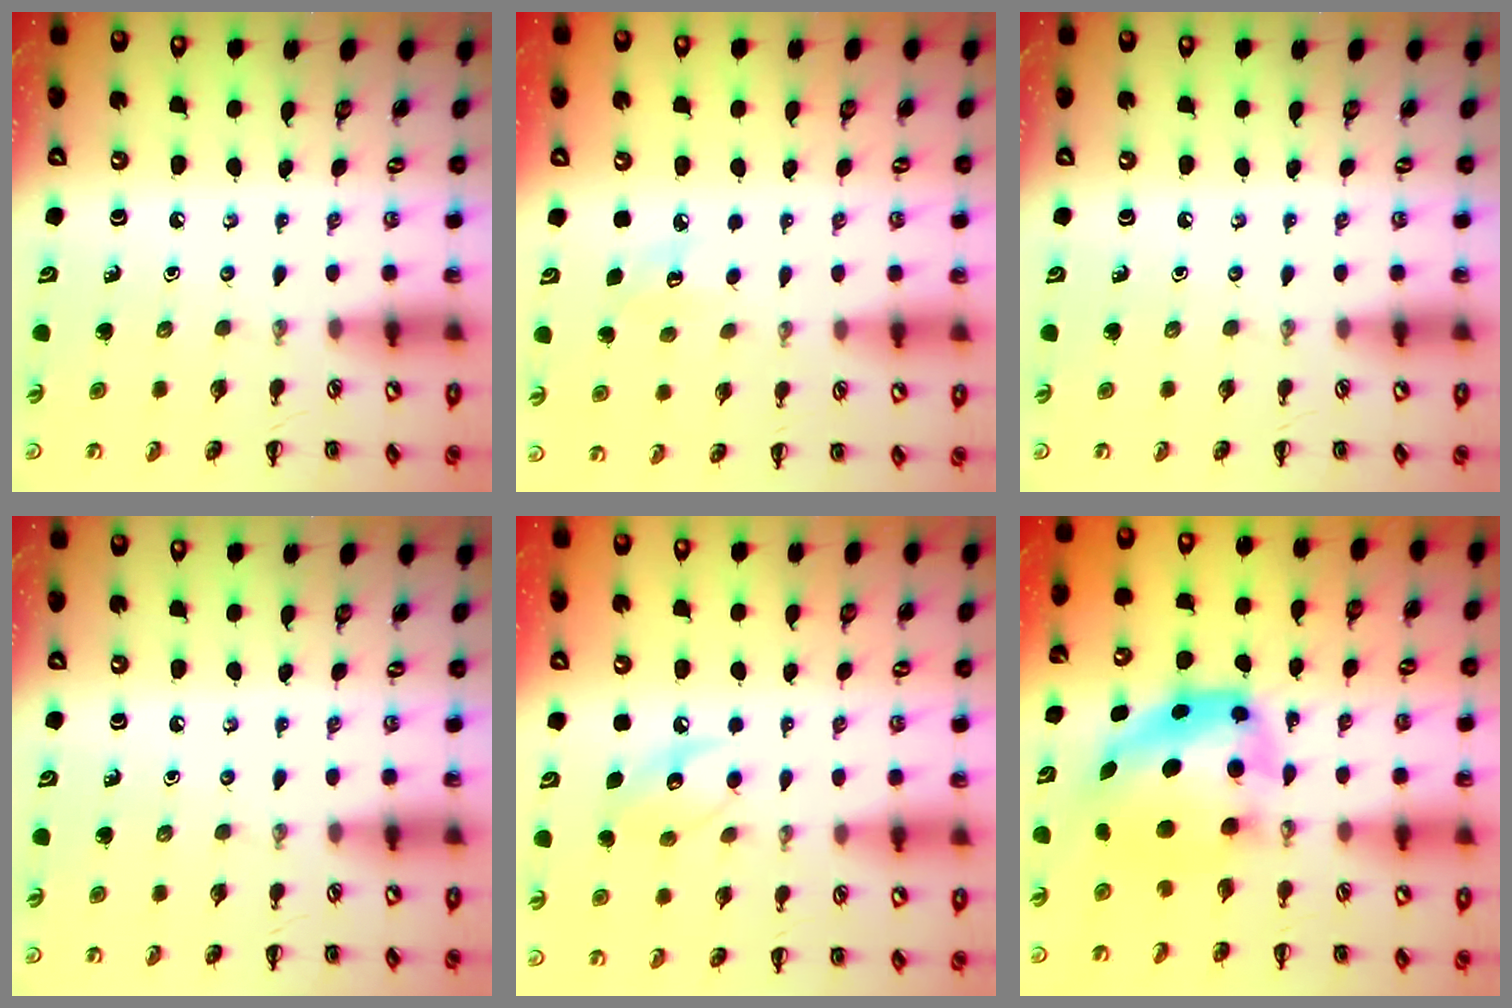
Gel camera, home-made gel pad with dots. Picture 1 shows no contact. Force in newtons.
{"total": 5.9, "press": 5.7, "slide": 1.5}
{"total": 0.0}
{"total": 0.0}
{"total": 8.9, "press": 8.9, "slide": 1.0}
{"total": 7.0, "press": 6.9, "slide": 1.3}